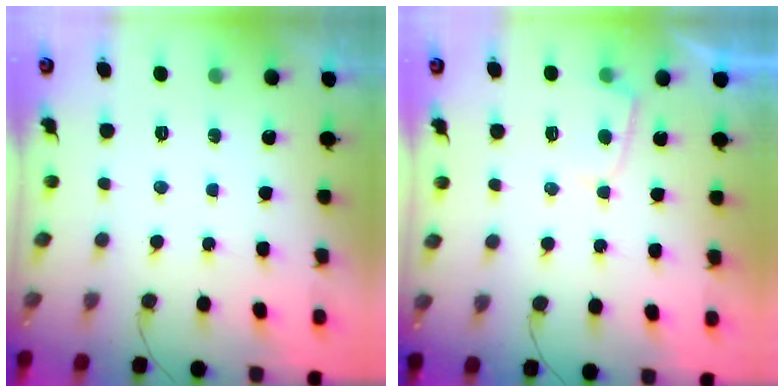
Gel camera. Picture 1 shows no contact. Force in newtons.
{"total": 2.1, "press": 2.1, "slide": 0.3}